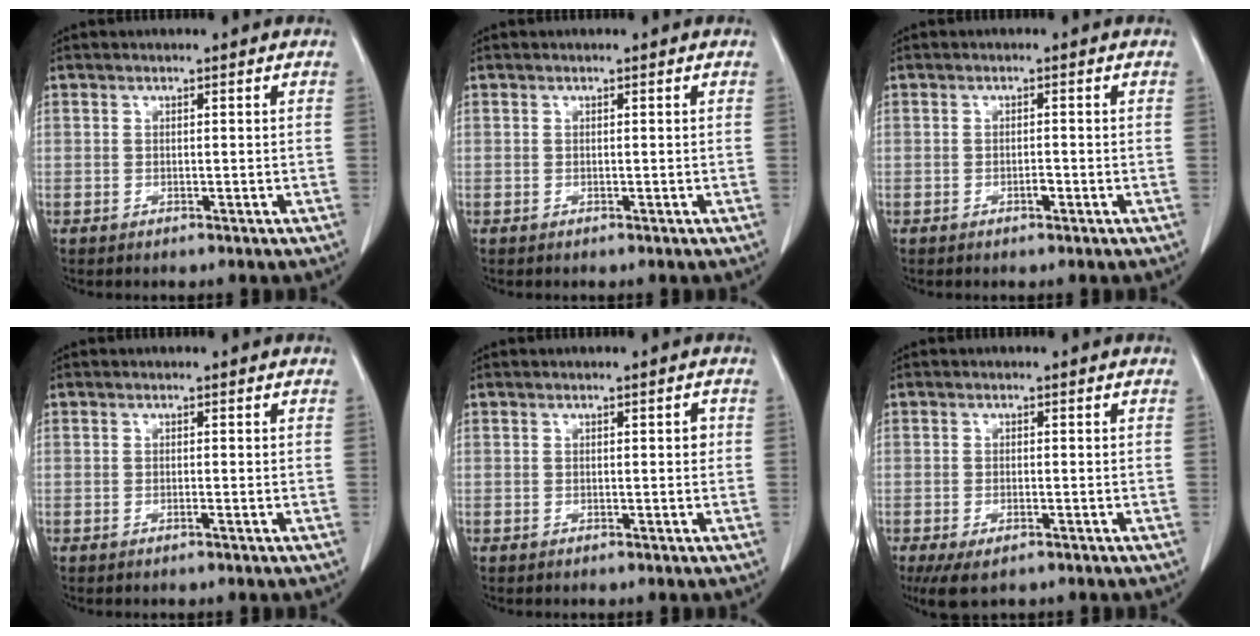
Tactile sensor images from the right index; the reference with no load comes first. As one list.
[{"total": 0.0}, {"total": 1.0, "force": [-0.5, 0.3, 0.7], "torque": [-0.013, 0.000, -0.008]}, {"total": 0.0}, {"total": 1.0, "force": [0.2, 0.4, 0.9], "torque": [-0.010, 0.002, 0.002]}, {"total": 4.8, "force": [-3.0, 1.8, 3.3], "torque": [-0.059, -0.012, -0.047]}]